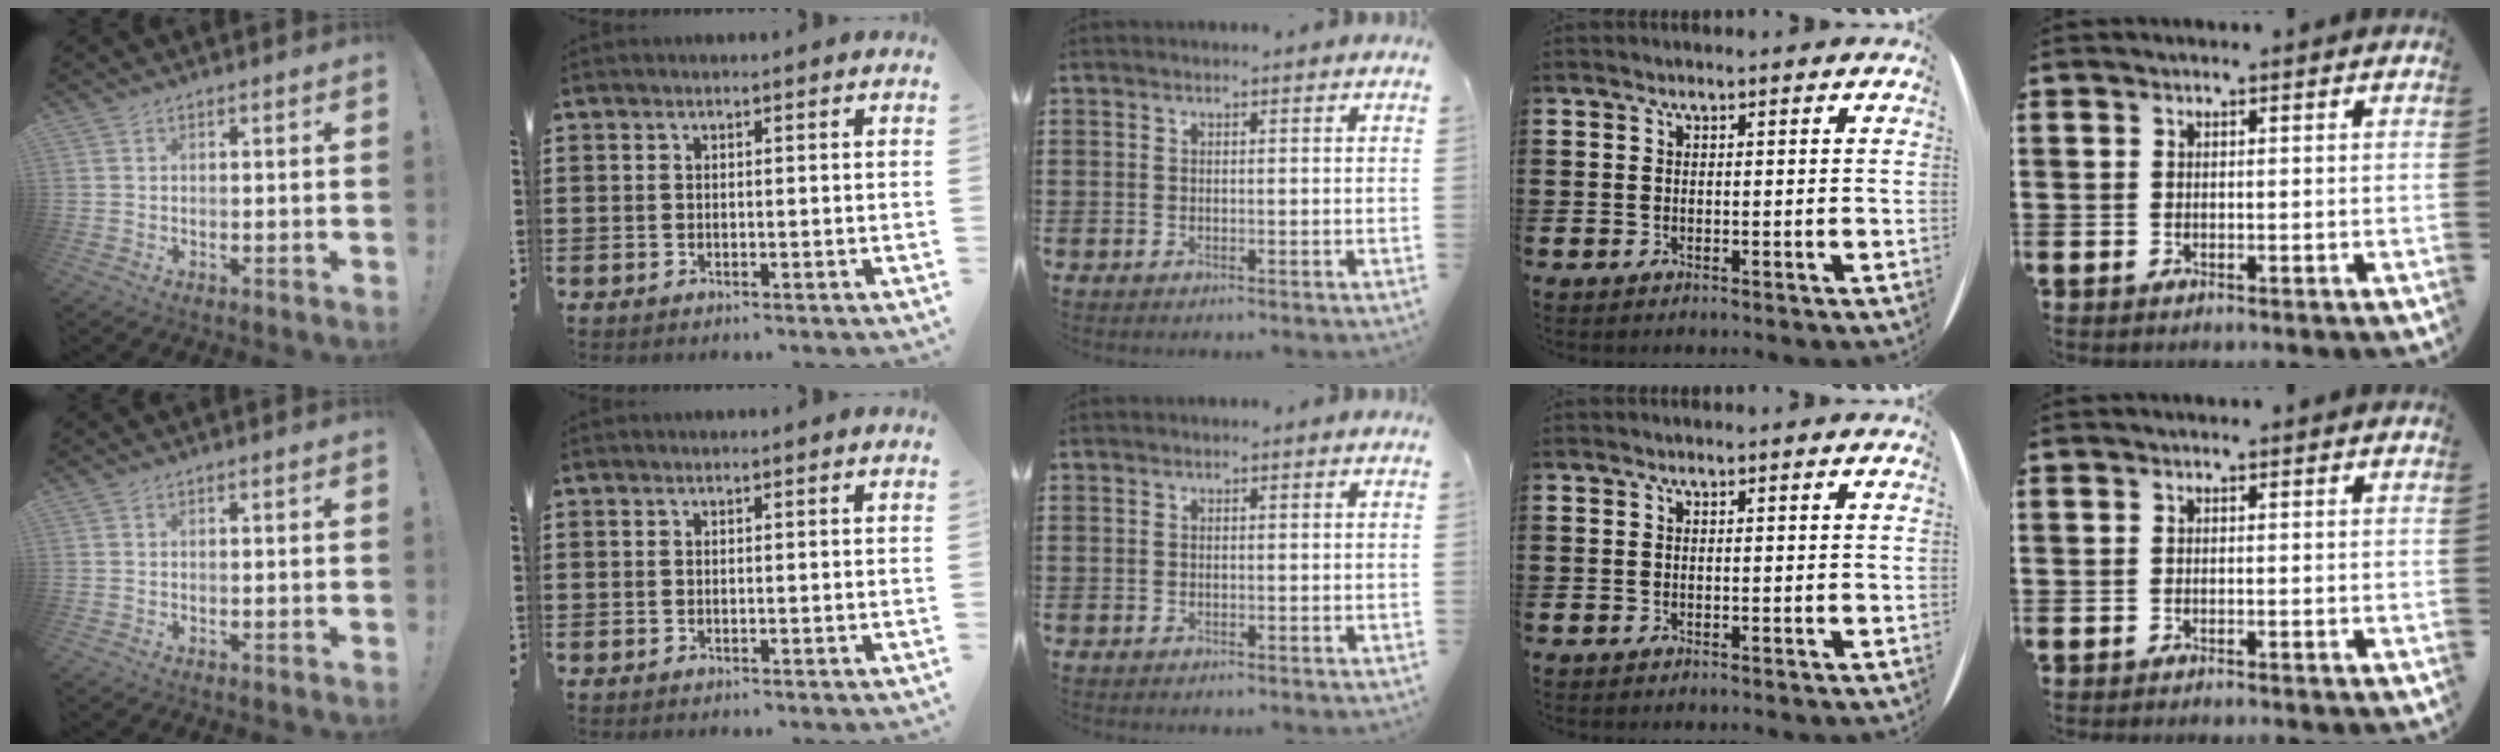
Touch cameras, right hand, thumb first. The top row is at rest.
{}